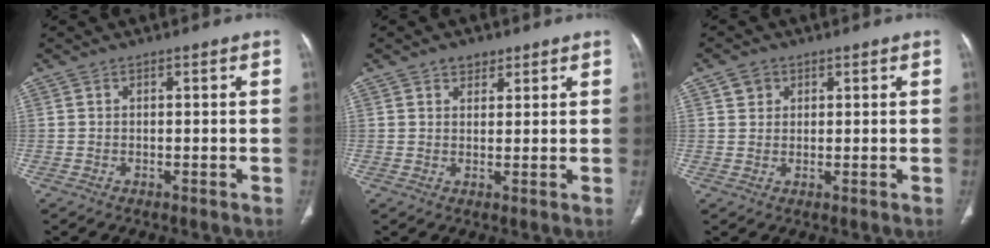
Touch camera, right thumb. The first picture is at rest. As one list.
[{"total": 2.8, "force": [1.8, 1.8, 1.0], "torque": [0.001, -0.009, 0.025]}, {"total": 2.7, "force": [1.3, 2.2, 0.7], "torque": [0.002, -0.006, 0.019]}]